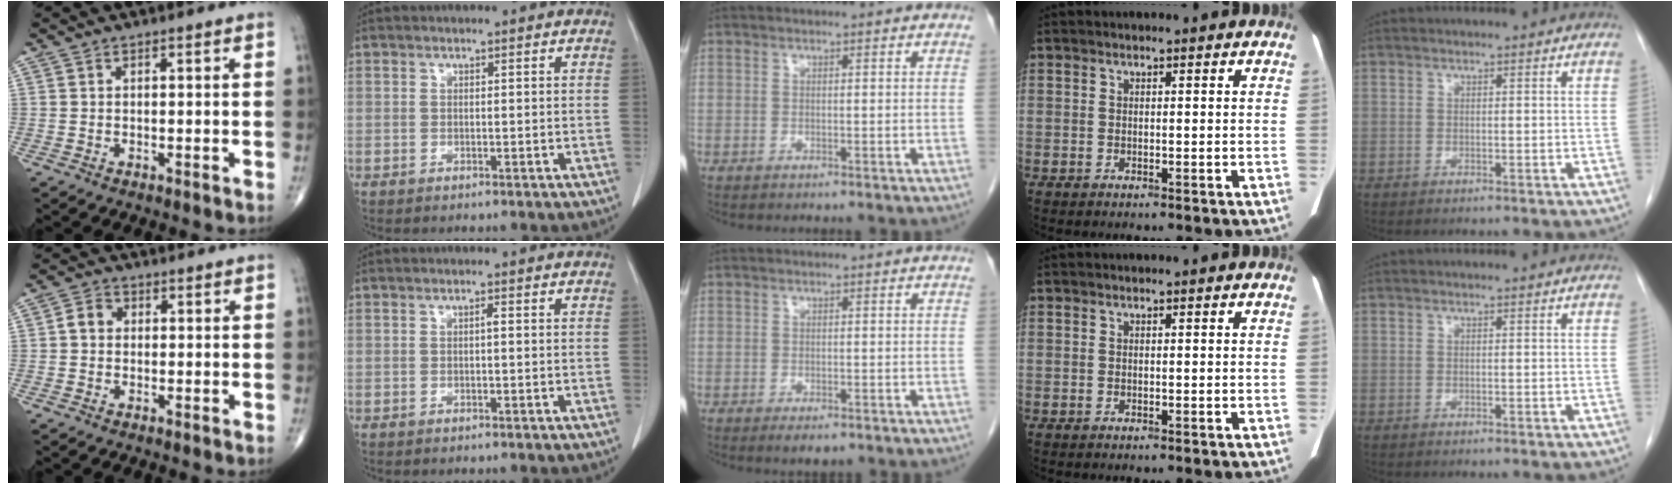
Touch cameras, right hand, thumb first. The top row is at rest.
{"thumb": {"total": 3.1, "force": [0.1, 2.6, 1.7], "torque": [-0.019, 0.011, -0.006]}, "index": {"total": 0.6, "force": [0.0, 0.1, 0.6], "torque": [-0.010, 0.001, 0.000]}, "middle": {"total": 2.3, "force": [-1.5, 0.9, 1.5], "torque": [-0.021, -0.004, -0.014]}}